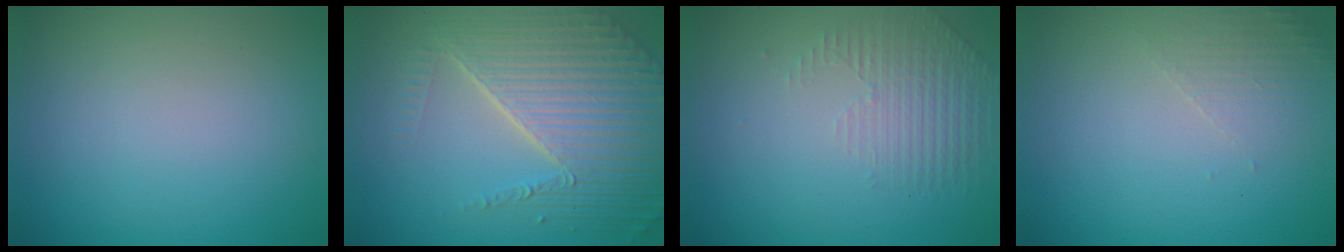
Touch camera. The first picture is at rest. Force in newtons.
{"total": 8.2, "press": 5.5, "slide": 6.1}
{"total": 1.5, "press": 0.9, "slide": 1.2}
{"total": 1.6, "press": 1.6, "slide": 0.4}